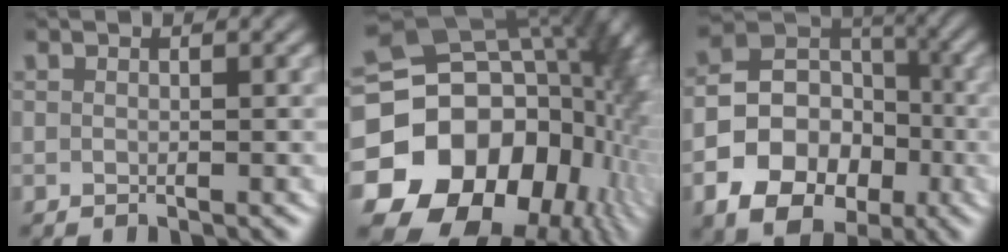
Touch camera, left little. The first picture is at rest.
{"total": 29.5, "force": [-1.8, 22.0, 19.5], "torque": [-0.332, -0.050, -0.032]}
{"total": 16.2, "force": [-3.8, 13.5, 8.0], "torque": [-0.176, -0.054, -0.052]}